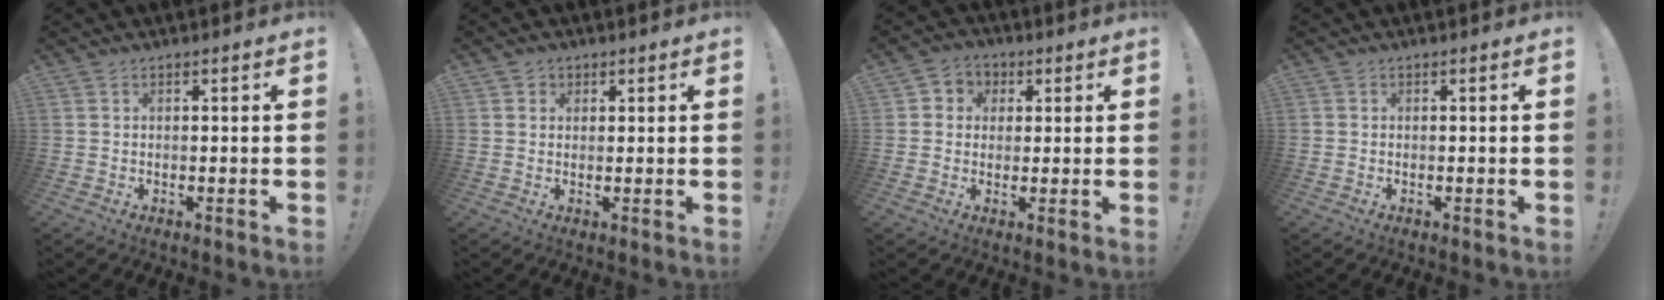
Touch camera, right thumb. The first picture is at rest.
{"total": 1.9, "force": [0.9, 1.7, 0.4], "torque": [0.005, -0.004, 0.013]}
{"total": 4.9, "force": [0.0, 4.7, 1.3], "torque": [-0.012, 0.008, 0.001]}
{"total": 0.0}